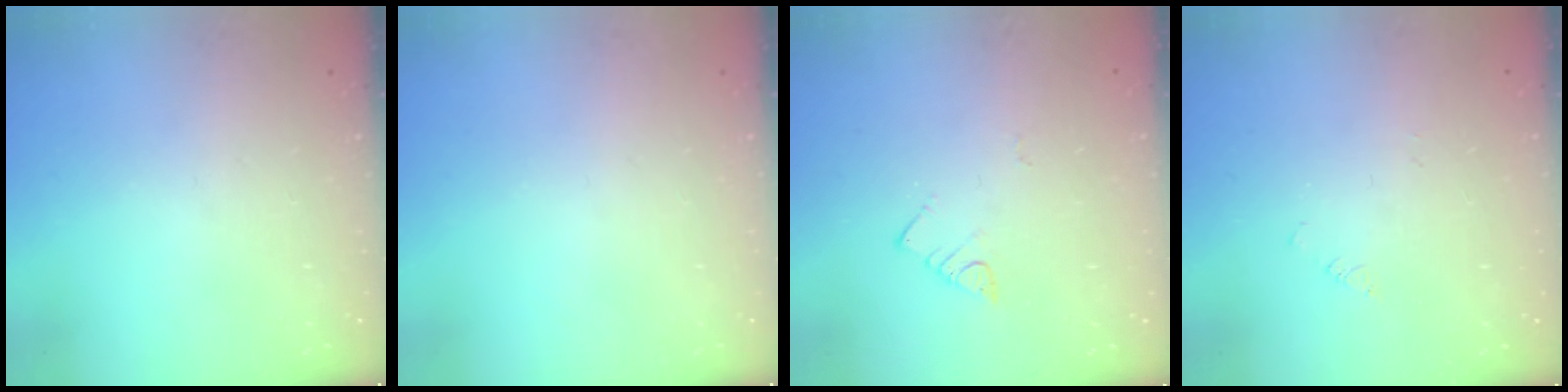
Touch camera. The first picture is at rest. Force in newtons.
{"total": 0.0}
{"total": 3.0, "press": 3.0, "slide": 0.2}
{"total": 1.4, "press": 1.3, "slide": 0.3}